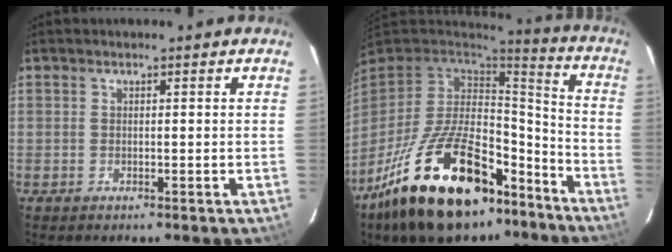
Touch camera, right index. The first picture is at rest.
{"total": 28.3, "force": [-17.3, 13.4, 18.0], "torque": [-0.344, -0.005, -0.262]}